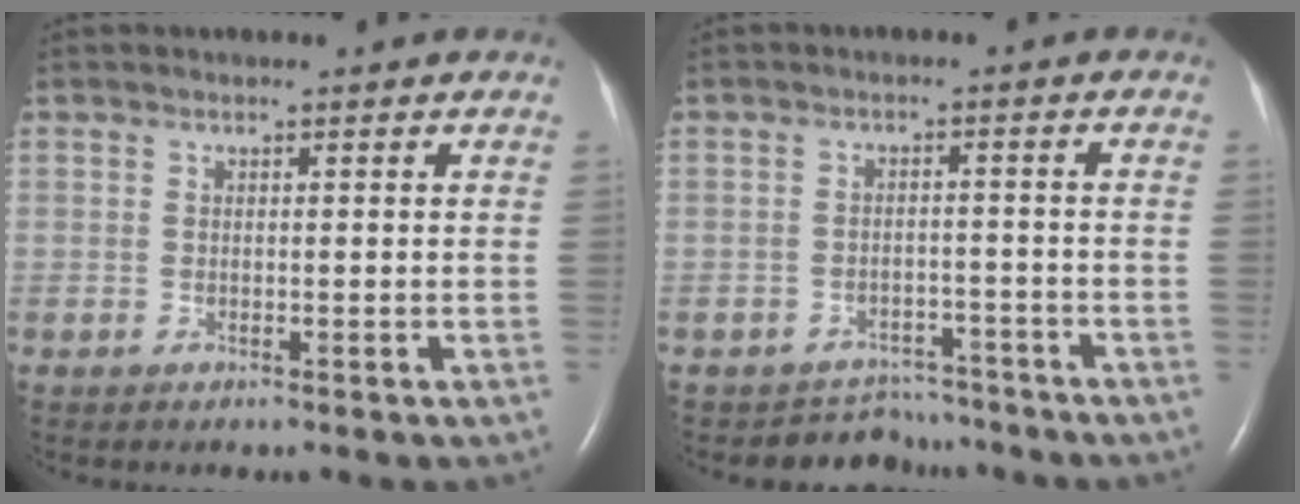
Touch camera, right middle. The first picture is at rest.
{"total": 5.2, "force": [-4.6, 1.9, -1.2], "torque": [0.017, 0.021, -0.066]}